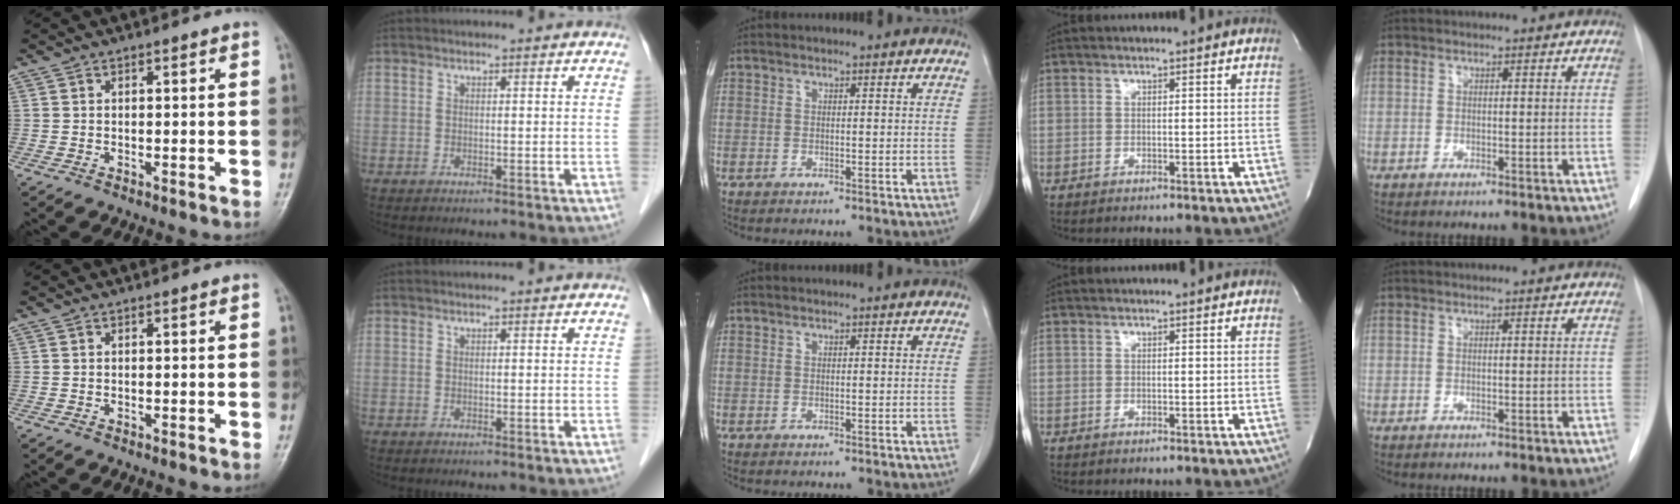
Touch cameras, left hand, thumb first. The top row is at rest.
{}